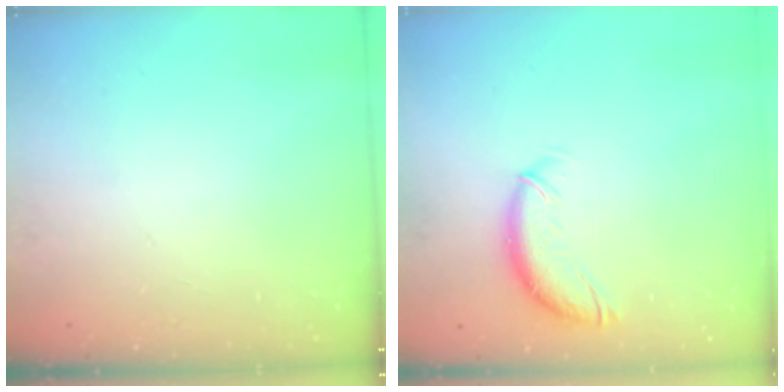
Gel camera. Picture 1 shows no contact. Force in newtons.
{"total": 10.3, "press": 10.2, "slide": 0.7}